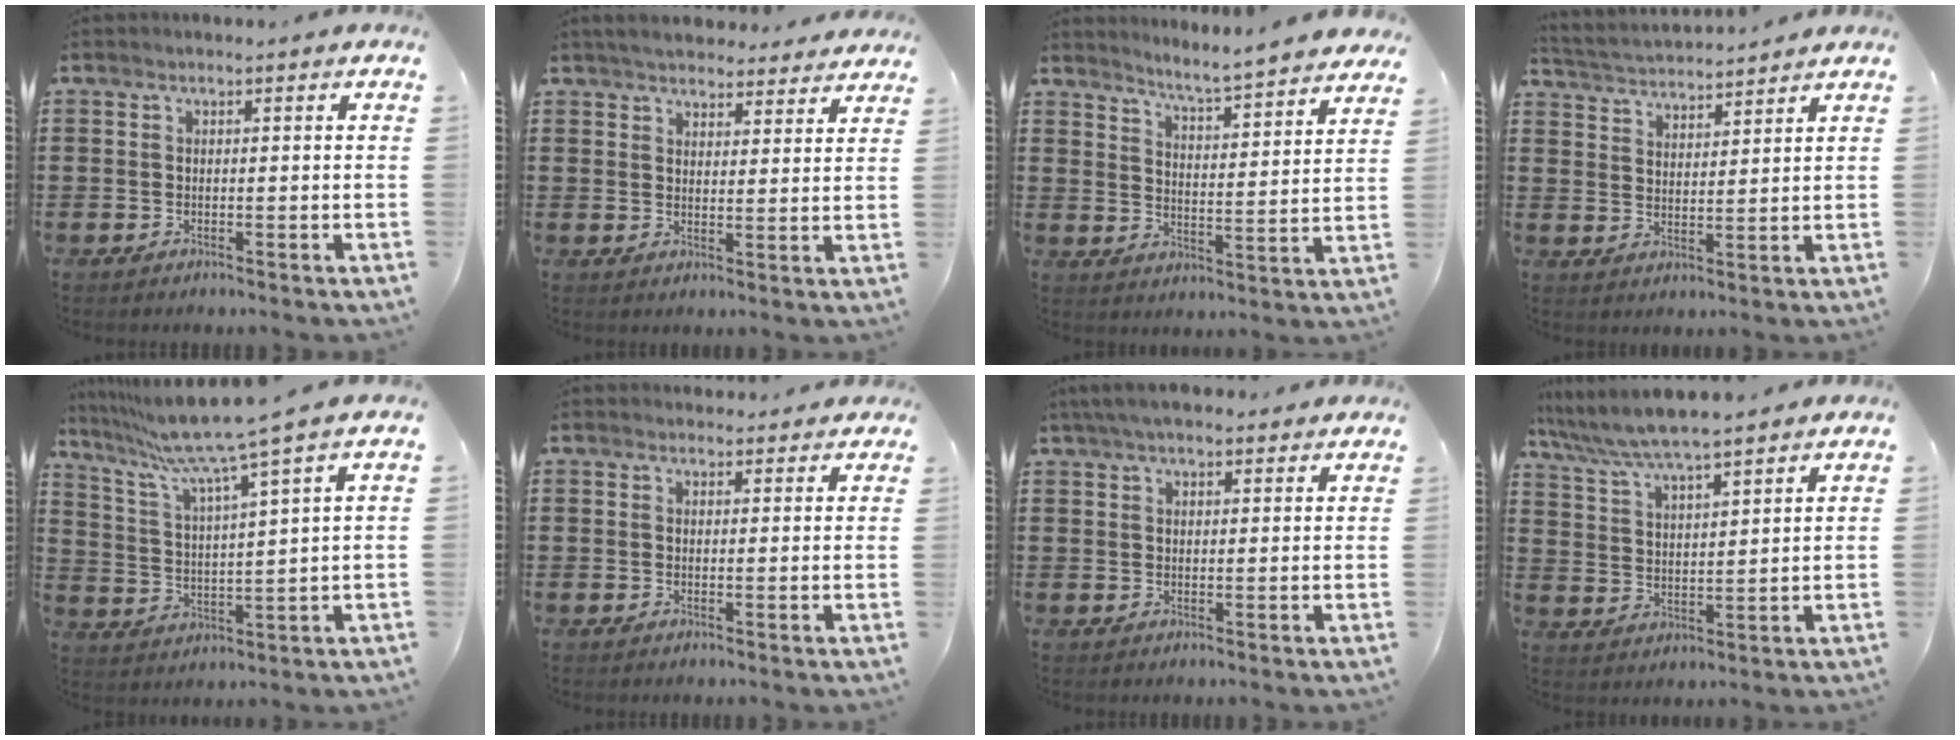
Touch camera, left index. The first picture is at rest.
{"total": 4.2, "force": [4.1, 0.6, 0.6], "torque": [-0.026, -0.014, 0.076]}
{"total": 4.9, "force": [4.7, -0.9, 0.9], "torque": [-0.042, -0.041, 0.076]}
{"total": 3.0, "force": [3.0, 0.1, -0.2], "torque": [-0.013, -0.018, 0.052]}
{"total": 8.3, "force": [6.7, -0.7, 4.8], "torque": [-0.120, -0.045, 0.109]}
{"total": 1.8, "force": [1.7, 0.6, 0.1], "torque": [0.002, -0.001, 0.033]}
{"total": 4.2, "force": [3.6, 0.9, 1.9], "torque": [-0.045, 0.002, 0.068]}
{"total": 5.8, "force": [5.4, 0.2, 2.2], "torque": [-0.065, -0.029, 0.092]}